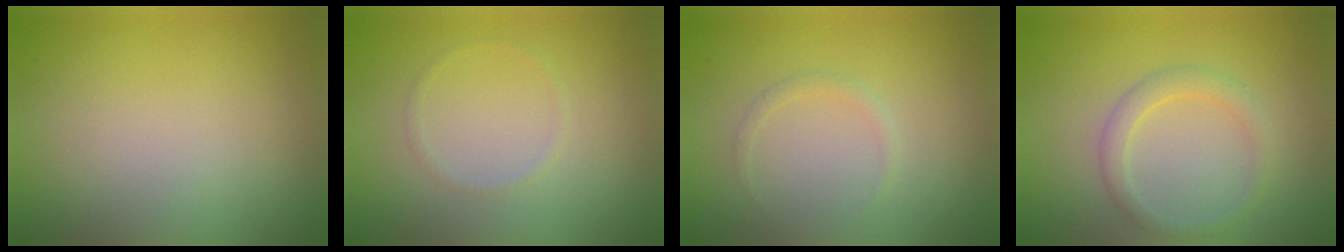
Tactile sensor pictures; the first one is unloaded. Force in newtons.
{"total": 0.6, "press": 0.6, "slide": 0.1}
{"total": 0.8, "press": 0.8, "slide": 0.0}
{"total": 2.1, "press": 2.1, "slide": 0.1}